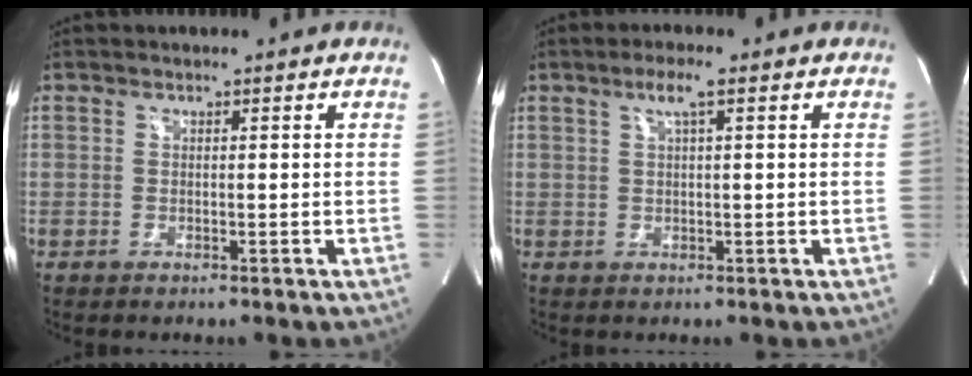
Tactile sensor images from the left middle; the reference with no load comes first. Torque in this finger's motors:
{"motor_torque": [0.43, 0.03, 0.19, 0.02]}